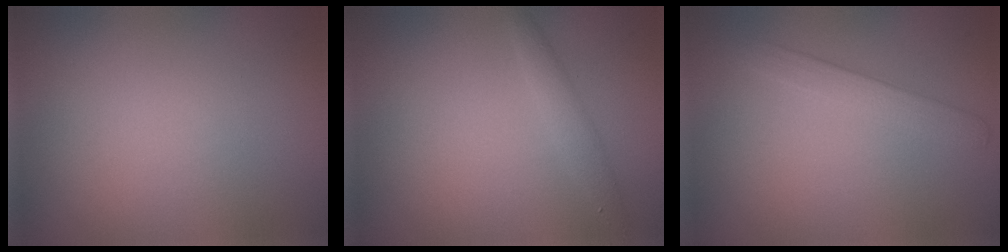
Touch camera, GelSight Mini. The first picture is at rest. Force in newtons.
{"total": 1.5, "press": 1.5, "slide": 0.1}
{"total": 2.0, "press": 2.0, "slide": 0.0}